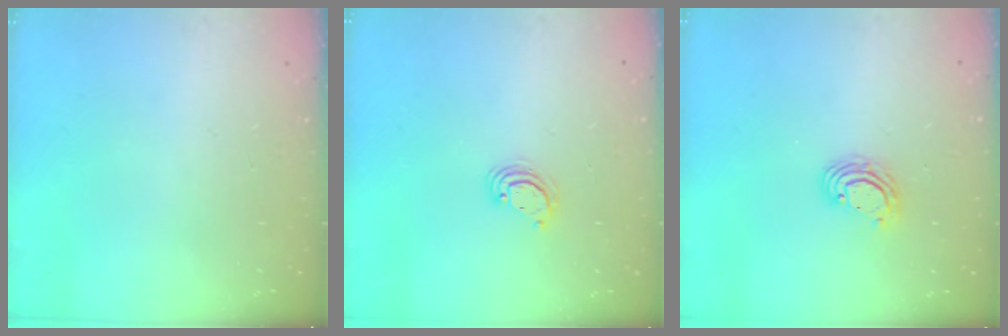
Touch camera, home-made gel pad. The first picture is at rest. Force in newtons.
{"total": 3.7, "press": 3.7, "slide": 0.3}
{"total": 5.1, "press": 5.1, "slide": 0.3}